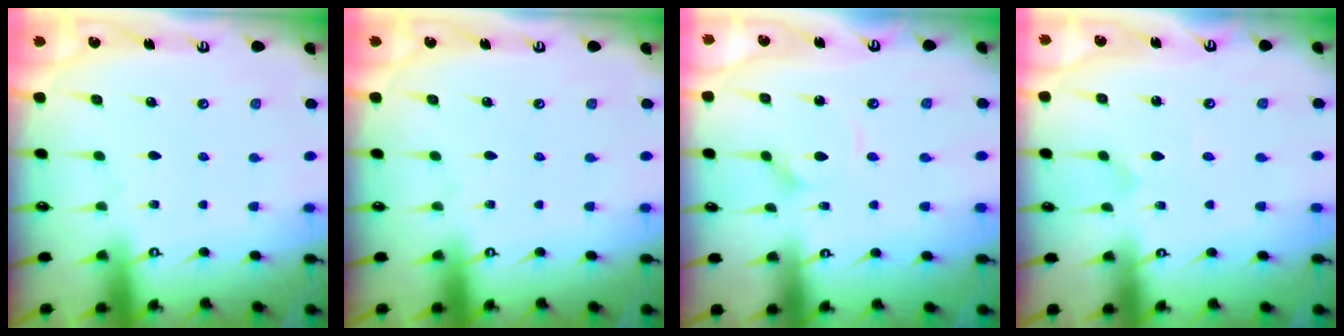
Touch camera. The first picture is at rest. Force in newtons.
{"total": 0.0}
{"total": 2.1, "press": 2.1, "slide": 0.1}
{"total": 0.9, "press": 0.9, "slide": 0.1}